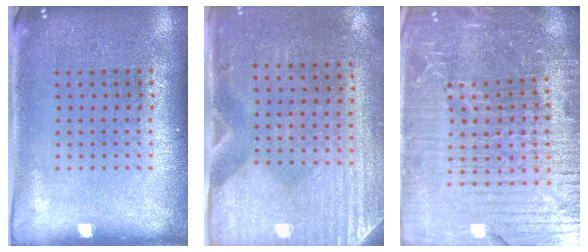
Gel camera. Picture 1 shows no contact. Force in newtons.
{"total": 3.0, "press": 2.6, "slide": 1.5}
{"total": 6.9, "press": 6.0, "slide": 3.4}